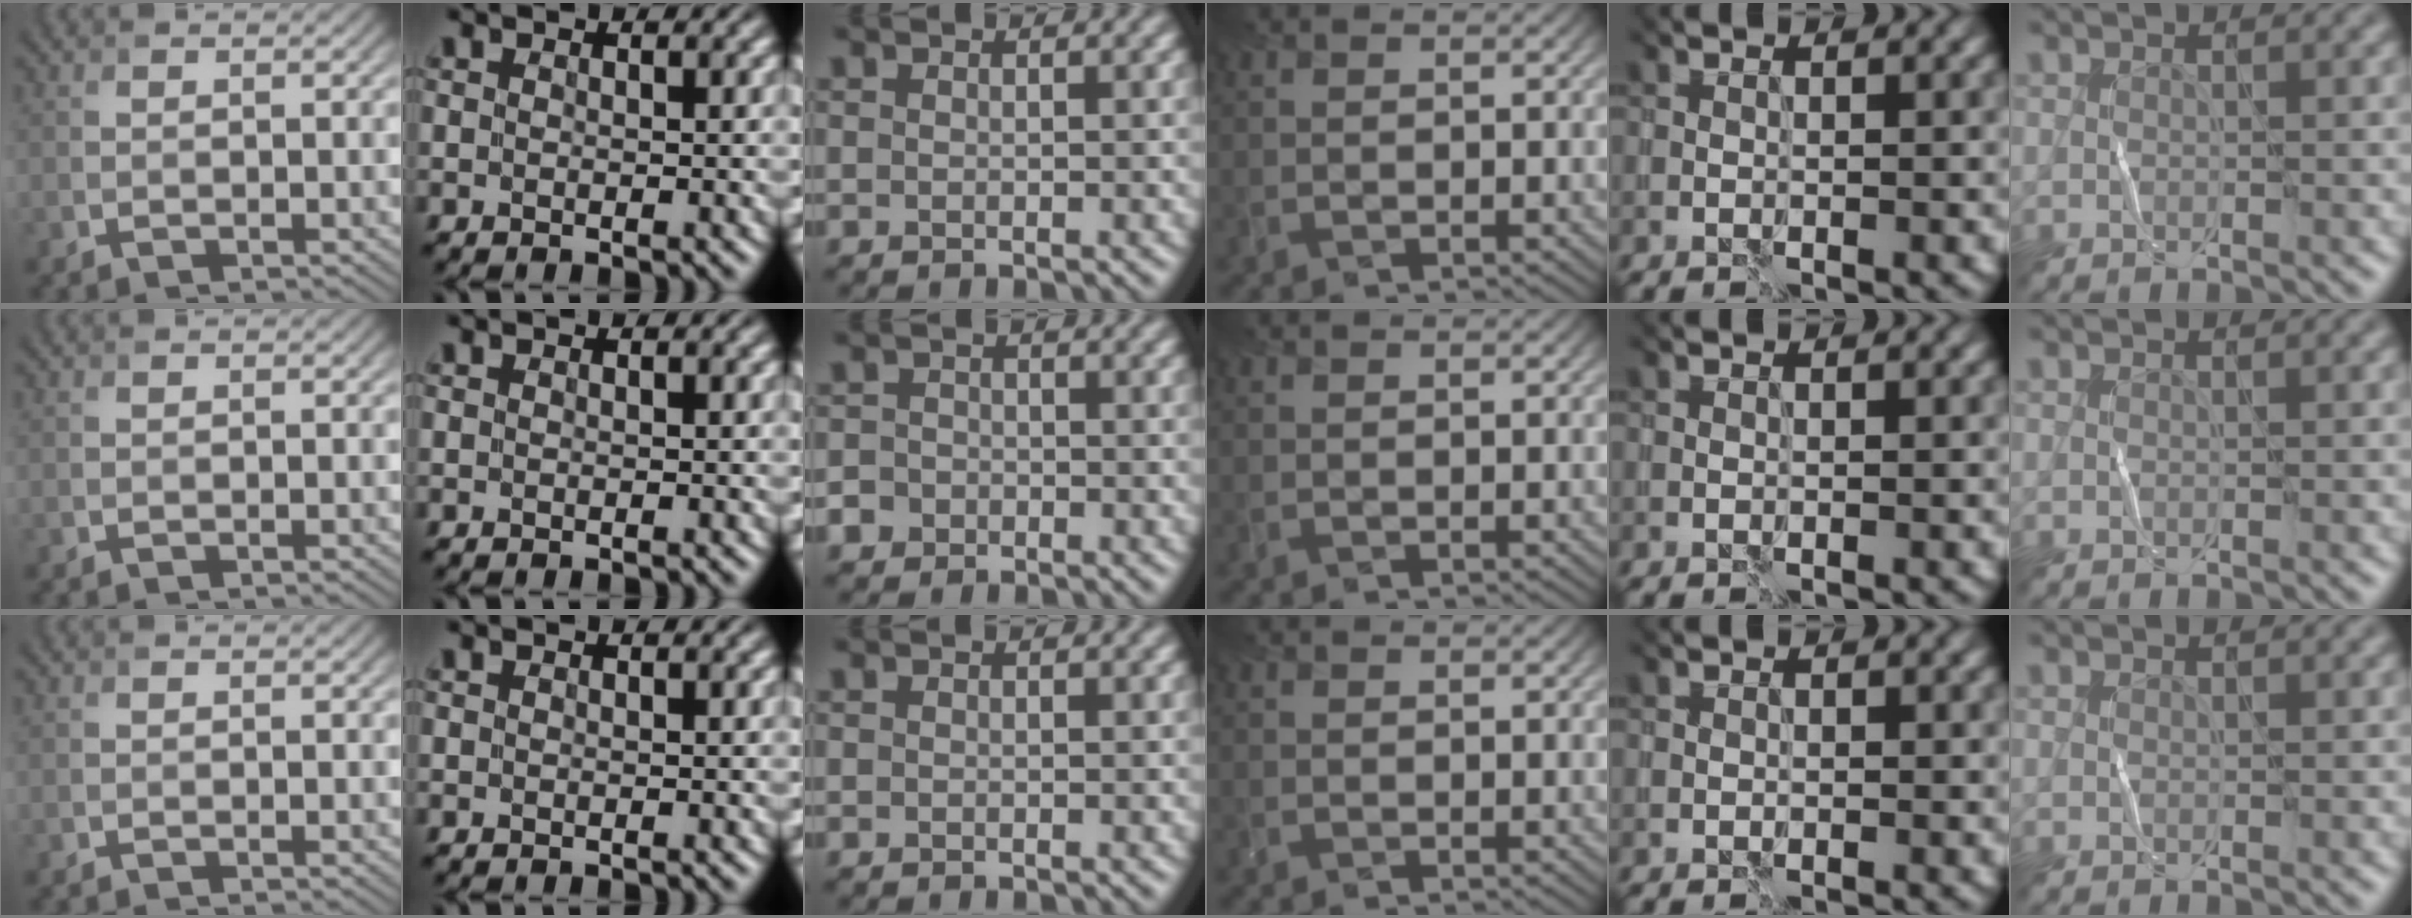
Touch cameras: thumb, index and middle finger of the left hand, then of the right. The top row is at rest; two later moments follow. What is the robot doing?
{"motion": "fold", "object": "coffee filter"}